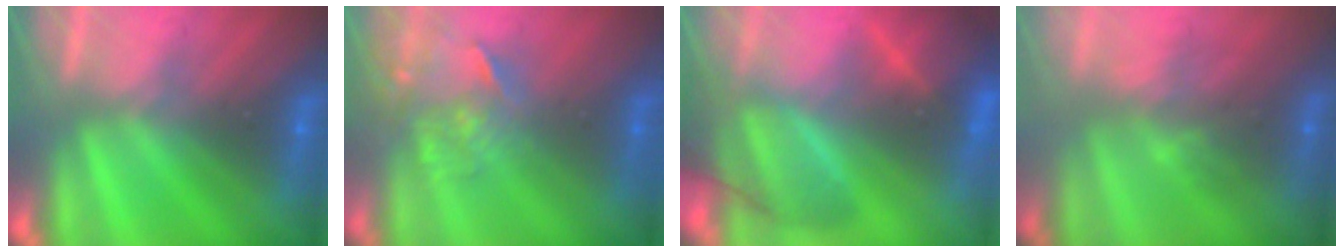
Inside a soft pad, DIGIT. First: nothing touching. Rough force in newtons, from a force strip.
{"total": 3.7}
{"total": 7.0}
{"total": 2.9}